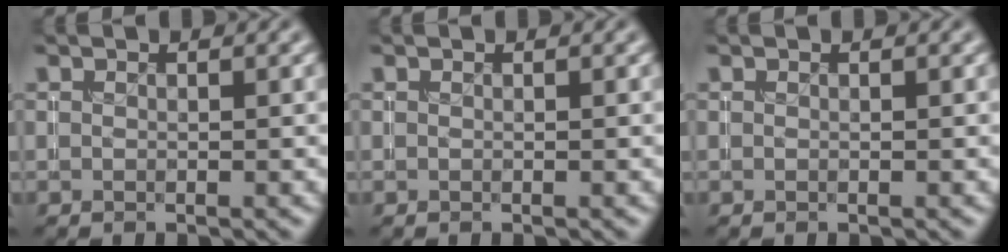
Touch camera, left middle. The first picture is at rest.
{"total": 0.0}
{"total": 0.0}